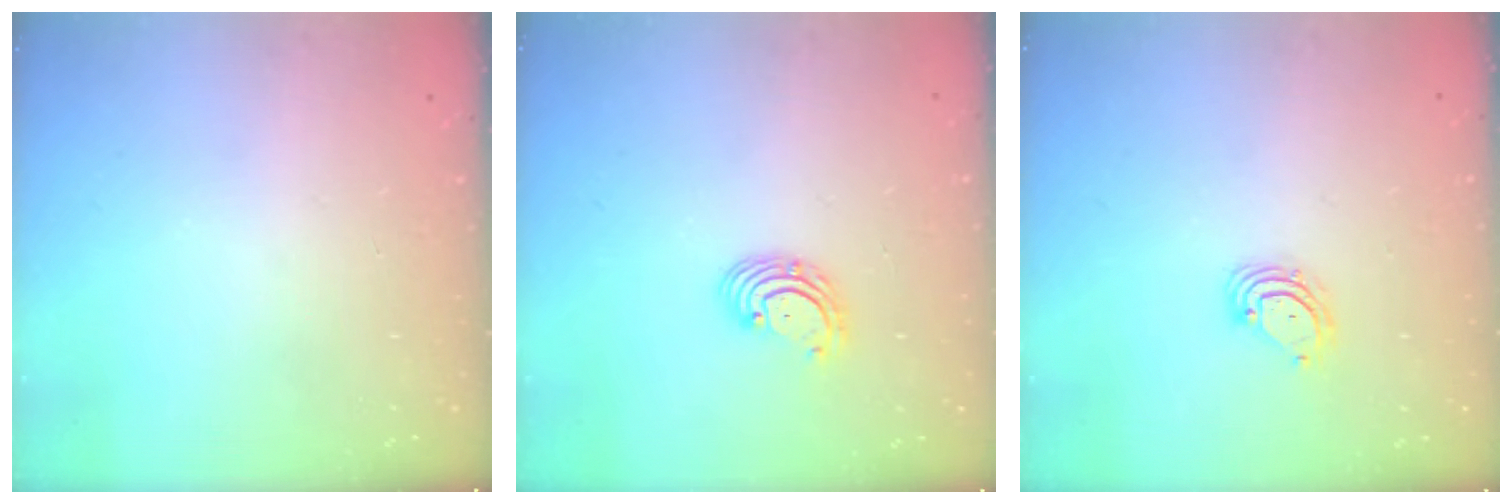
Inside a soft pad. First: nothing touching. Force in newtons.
{"total": 2.7, "press": 2.7, "slide": 0.3}
{"total": 4.7, "press": 4.7, "slide": 0.6}